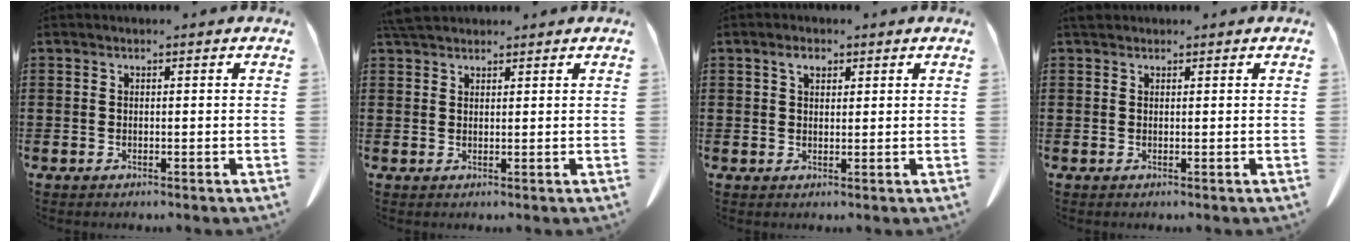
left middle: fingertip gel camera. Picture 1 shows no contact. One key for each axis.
{"total": 2.9, "fx": 2.6, "fy": 0.9, "fz": 1.0, "tx": -0.027, "ty": 0.003, "tz": 0.051}
{"total": 2.3, "fx": 1.4, "fy": 1.3, "fz": 1.4, "tx": -0.025, "ty": 0.003, "tz": 0.023}
{"total": 1.0, "fx": 0.7, "fy": 0.6, "fz": 0.4, "tx": -0.011, "ty": 0.005, "tz": 0.014}